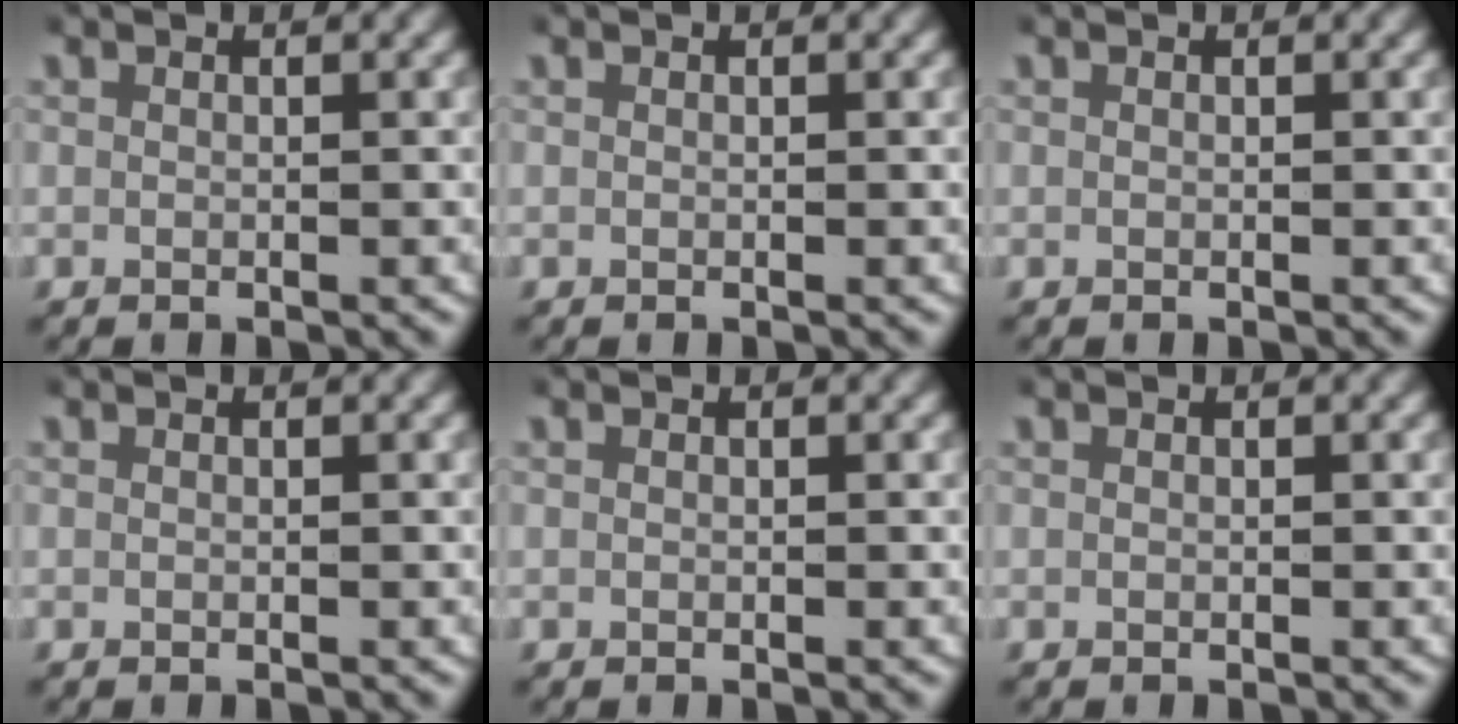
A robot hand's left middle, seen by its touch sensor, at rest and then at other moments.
{"total": 0.0}
{"total": 0.0}
{"total": 0.0}
{"total": 0.0}
{"total": 0.0}